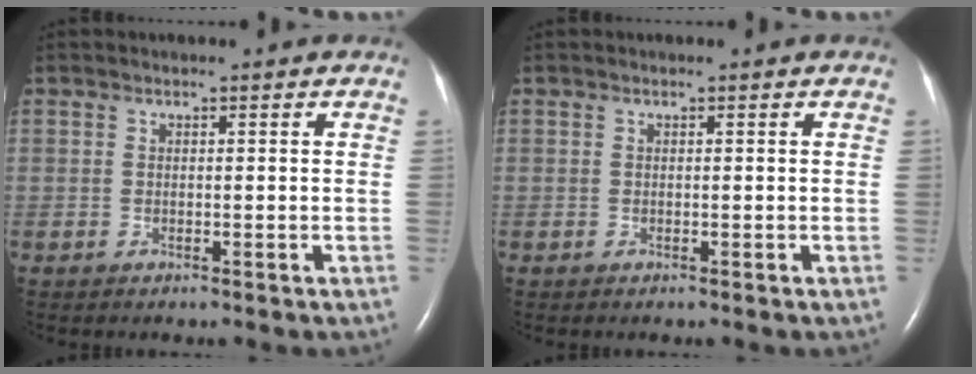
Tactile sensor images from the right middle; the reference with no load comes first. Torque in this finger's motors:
{"motor_torque": [0.00, 0.00, 0.00, 0.00]}